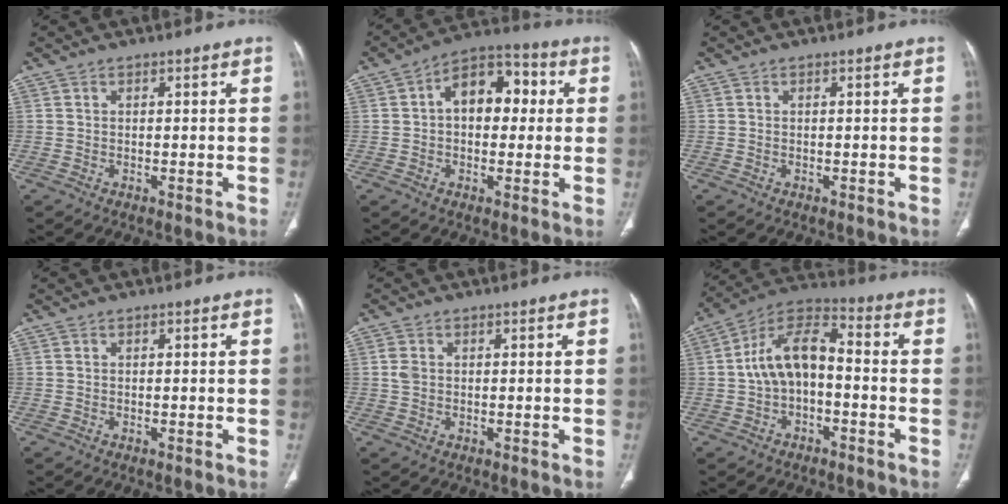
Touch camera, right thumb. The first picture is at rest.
{"total": 9.6, "force": [1.1, 6.4, 7.2], "torque": [-0.078, 0.030, 0.009]}
{"total": 0.0}
{"total": 0.0}
{"total": 1.9, "force": [0.3, 1.4, 1.2], "torque": [-0.030, 0.002, 0.007]}
{"total": 11.7, "force": [-1.1, 6.9, 9.4], "torque": [-0.161, 0.045, -0.032]}